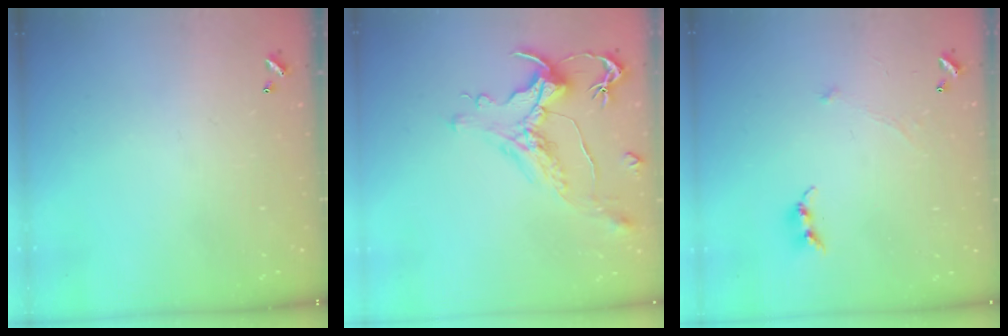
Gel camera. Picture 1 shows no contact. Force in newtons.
{"total": 1.8, "press": 1.2, "slide": 1.3}
{"total": 0.8, "press": 0.6, "slide": 0.5}